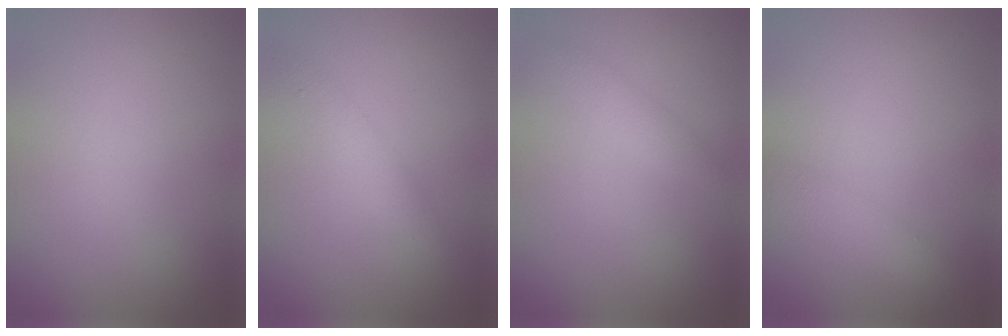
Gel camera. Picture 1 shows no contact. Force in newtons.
{"total": 1.7, "press": 1.7, "slide": 0.0}
{"total": 1.3, "press": 1.3, "slide": 0.0}
{"total": 2.2, "press": 2.2, "slide": 0.1}